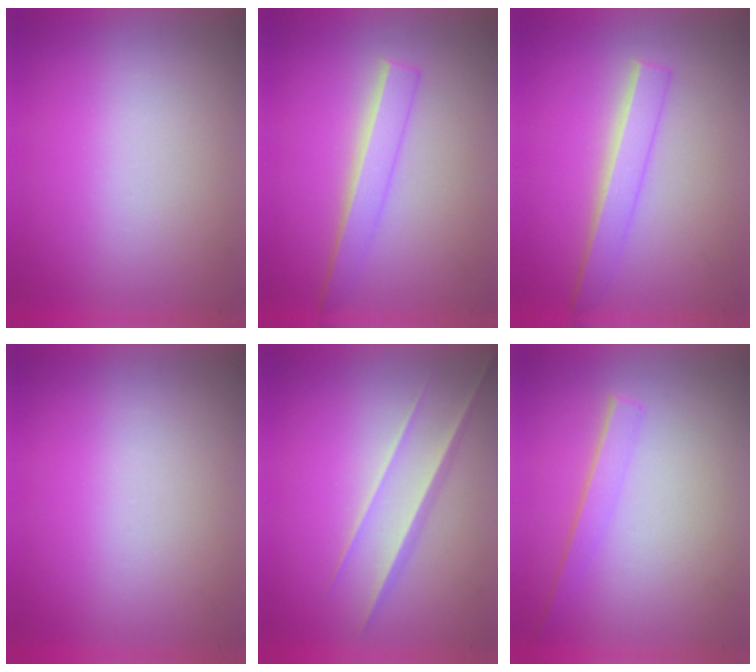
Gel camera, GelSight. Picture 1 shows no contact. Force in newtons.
{"total": 2.1}
{"total": 2.2}
{"total": 0.0}
{"total": 1.5}
{"total": 1.4}